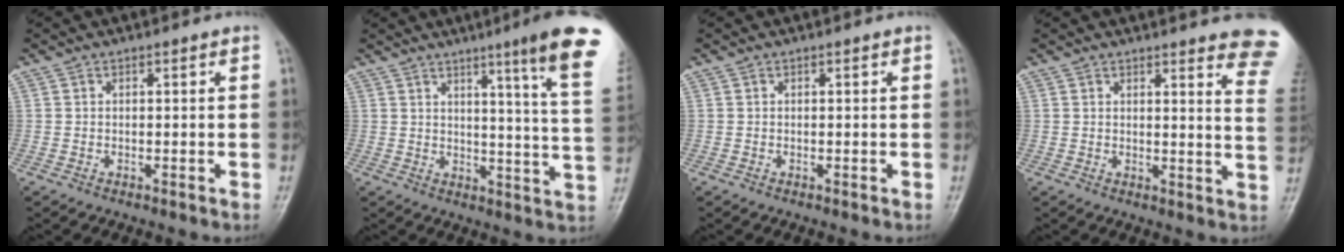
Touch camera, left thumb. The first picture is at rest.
{"total": 15.7, "force": [9.3, -0.2, 12.6], "torque": [-0.153, -0.058, 0.104]}
{"total": 0.0}
{"total": 13.4, "force": [11.5, 1.8, 6.7], "torque": [-0.044, -0.080, 0.106]}